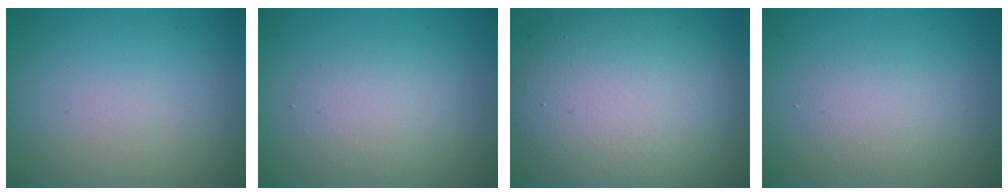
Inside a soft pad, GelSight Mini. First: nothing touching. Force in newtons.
{"total": 2.4, "press": 2.4, "slide": 0.2}
{"total": 11.5, "press": 11.5, "slide": 1.0}
{"total": 2.0, "press": 2.0, "slide": 0.1}